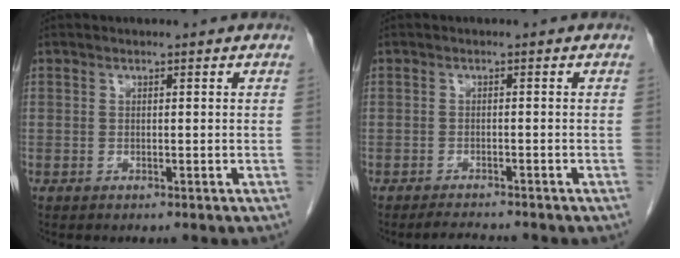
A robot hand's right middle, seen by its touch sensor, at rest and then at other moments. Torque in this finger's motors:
{"motor_torque": [0.02, -0.02, 0.00, 0.00]}